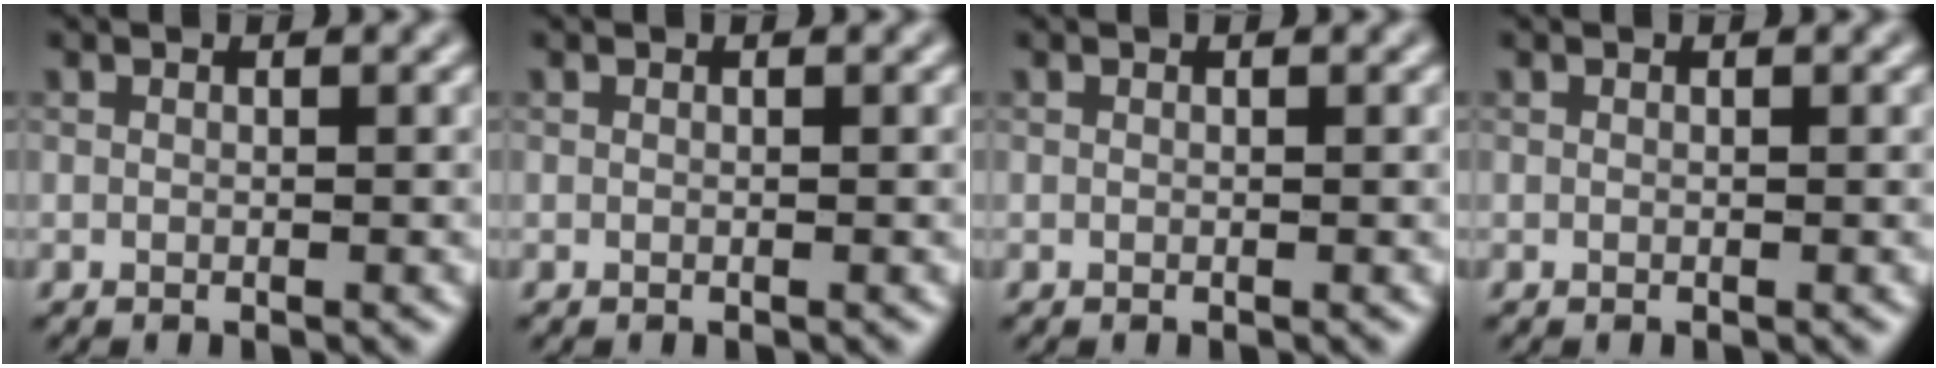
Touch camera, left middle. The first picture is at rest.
{"total": 0.0}
{"total": 0.0}
{"total": 0.0}